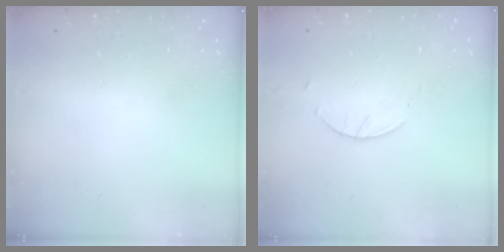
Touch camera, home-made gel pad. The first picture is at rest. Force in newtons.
{"total": 2.6, "press": 2.6, "slide": 0.4}